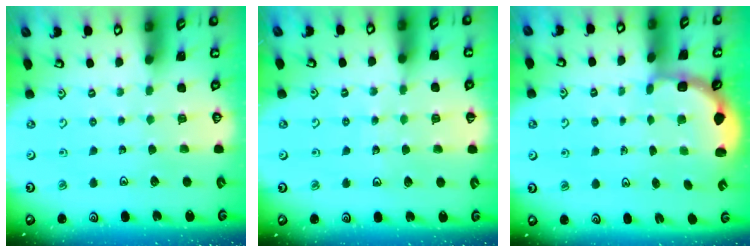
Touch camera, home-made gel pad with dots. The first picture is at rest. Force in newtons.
{"total": 4.4, "press": 4.3, "slide": 1.1}
{"total": 2.7, "press": 2.4, "slide": 1.4}